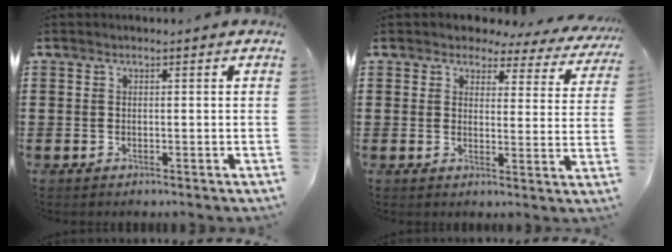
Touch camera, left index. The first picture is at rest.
{"total": 3.6, "force": [3.2, 1.3, 0.8], "torque": [-0.036, -0.013, 0.055]}